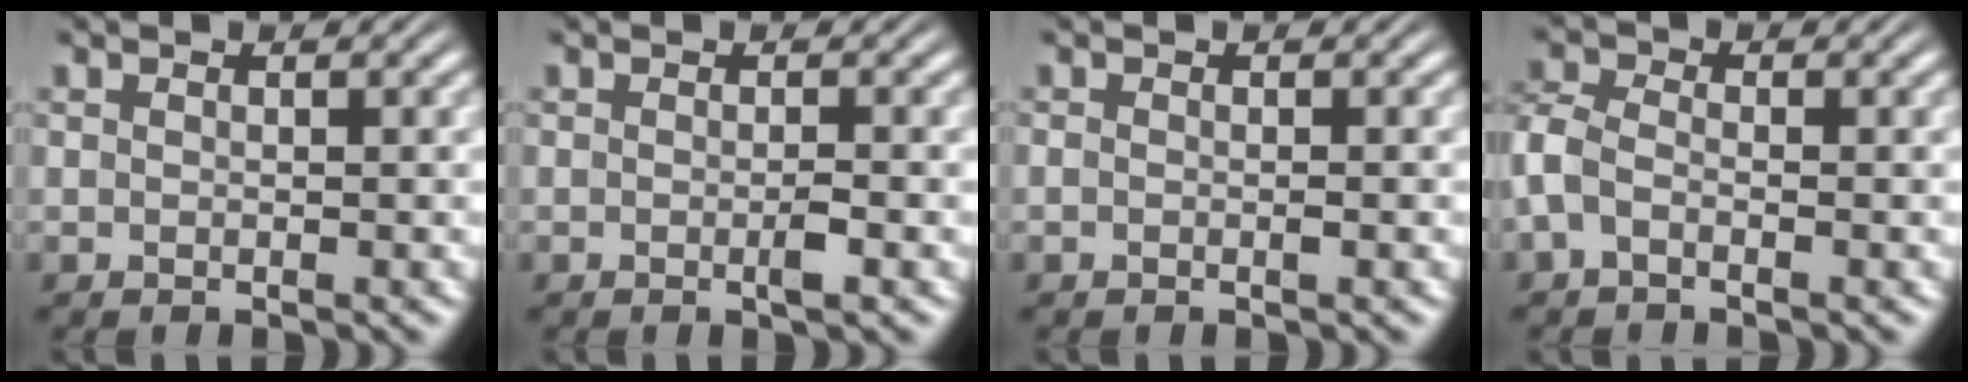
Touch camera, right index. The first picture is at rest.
{"total": 0.8, "force": [-0.4, 0.2, 0.7], "torque": [-0.008, 0.003, -0.010]}
{"total": 0.5, "force": [-0.2, 0.3, 0.4], "torque": [-0.002, 0.001, -0.007]}
{"total": 3.9, "force": [-0.9, 3.1, 2.1], "torque": [-0.065, -0.009, -0.021]}